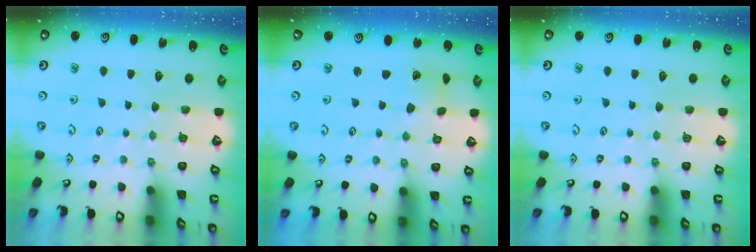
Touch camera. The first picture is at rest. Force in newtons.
{"total": 1.8, "press": 1.8, "slide": 0.2}
{"total": 0.0}